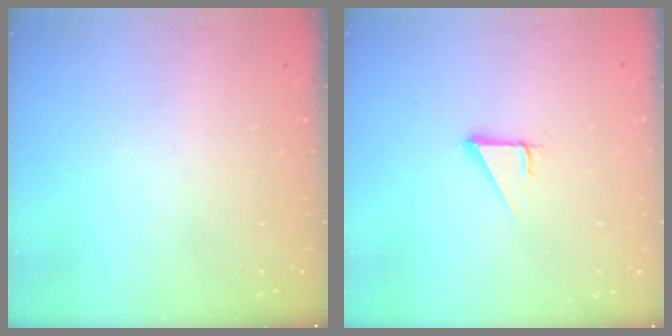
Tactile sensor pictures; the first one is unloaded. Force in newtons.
{"total": 2.7, "press": 2.7, "slide": 0.0}